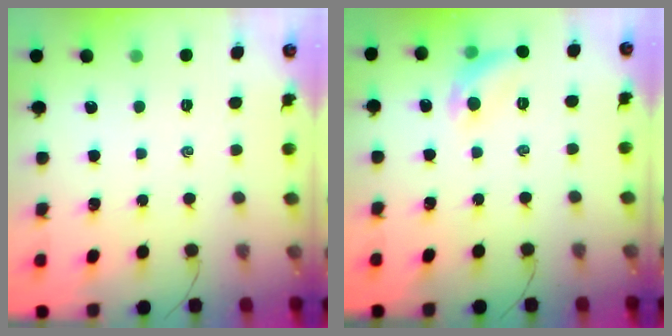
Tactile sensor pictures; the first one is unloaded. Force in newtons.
{"total": 8.9, "press": 8.9, "slide": 0.4}